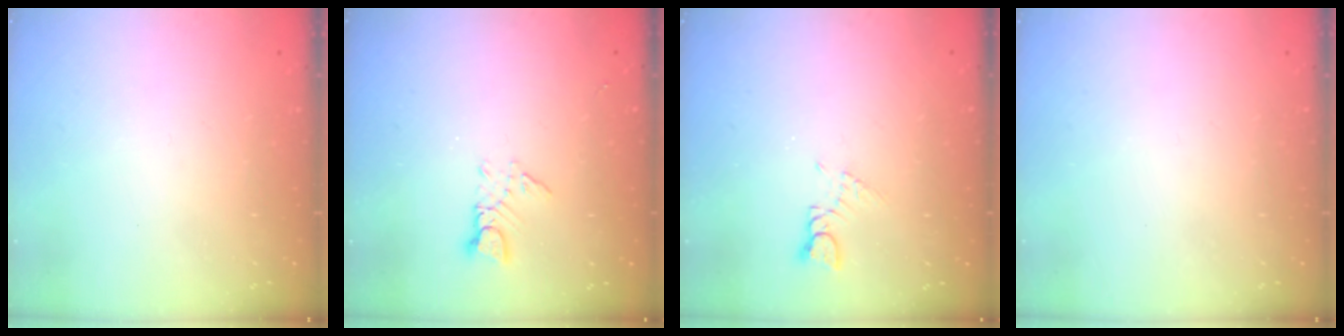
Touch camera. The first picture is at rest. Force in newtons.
{"total": 3.0, "press": 3.0, "slide": 0.3}
{"total": 1.4, "press": 1.4, "slide": 0.2}
{"total": 0.0}